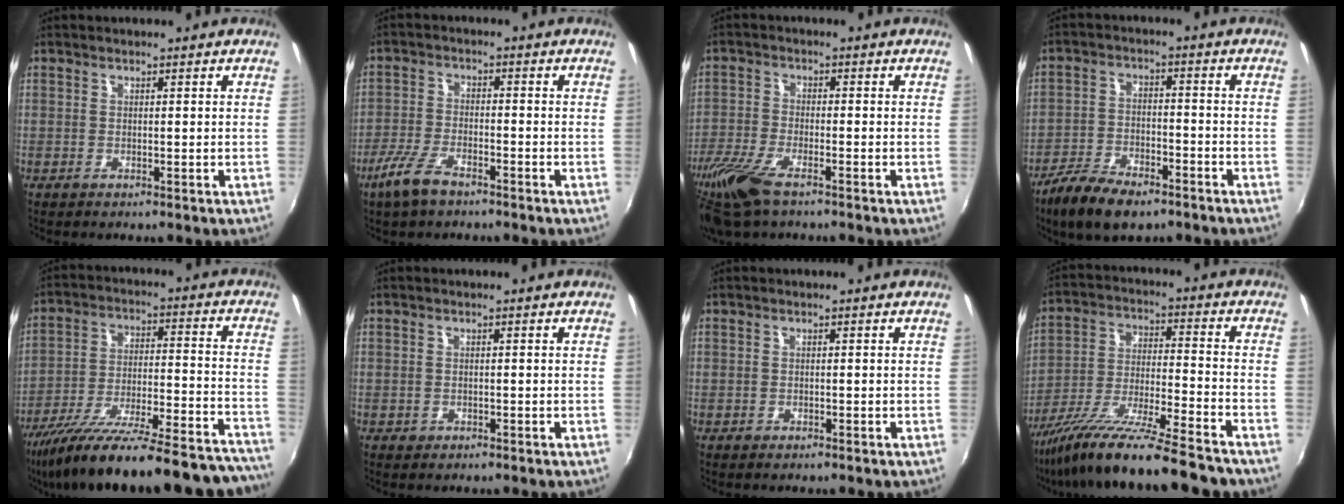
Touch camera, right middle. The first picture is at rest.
{"total": 6.8, "force": [-4.8, 2.1, 4.3], "torque": [-0.106, -0.008, -0.094]}
{"total": 10.7, "force": [-7.4, 3.2, 7.1], "torque": [-0.175, -0.032, -0.147]}
{"total": 11.7, "force": [-8.4, 4.3, 6.8], "torque": [-0.156, -0.020, -0.152]}
{"total": 31.7, "force": [-28.0, 4.7, 14.1], "torque": [-0.215, -0.053, -0.396]}
{"total": 1.1, "force": [-0.8, 0.7, 0.4], "torque": [-0.010, -0.002, -0.013]}
{"total": 0.8, "force": [-0.7, 0.3, 0.3], "torque": [-0.010, -0.002, -0.013]}
{"total": 19.7, "force": [-16.1, 1.2, 11.3], "torque": [-0.214, -0.048, -0.271]}